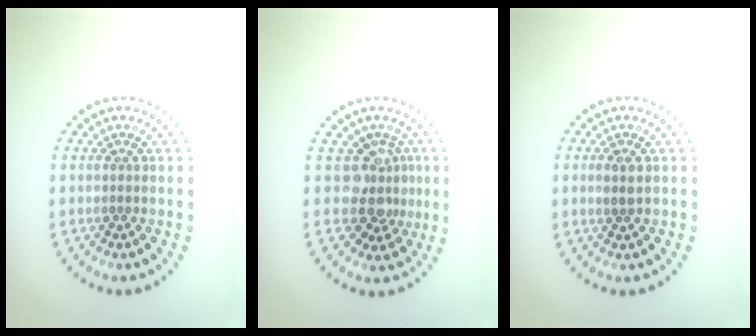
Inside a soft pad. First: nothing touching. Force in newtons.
{"total": 3.5, "press": 2.6, "slide": 2.2}
{"total": 1.4, "press": 1.4, "slide": 0.3}